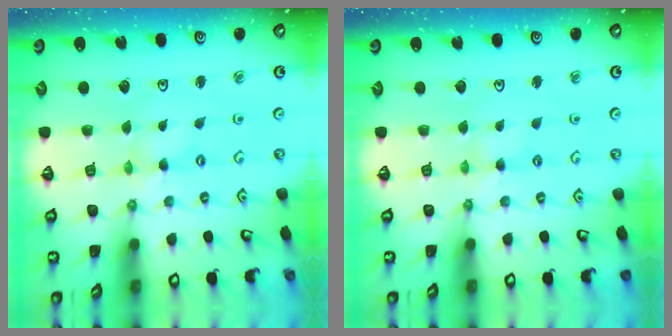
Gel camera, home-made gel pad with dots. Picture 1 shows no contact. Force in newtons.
{"total": 1.4, "press": 1.4, "slide": 0.4}